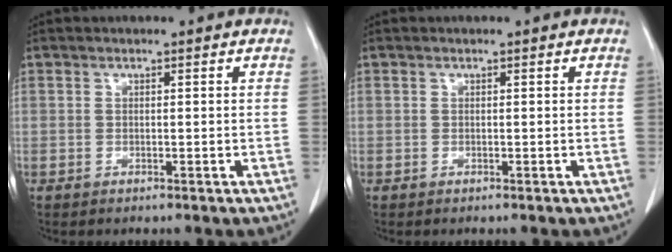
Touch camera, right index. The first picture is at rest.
{"total": 0.0}